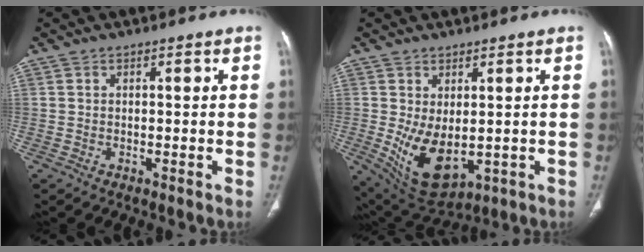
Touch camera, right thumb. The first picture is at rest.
{"total": 10.5, "force": [-1.0, 5.8, 8.7], "torque": [-0.143, -0.014, 0.012]}